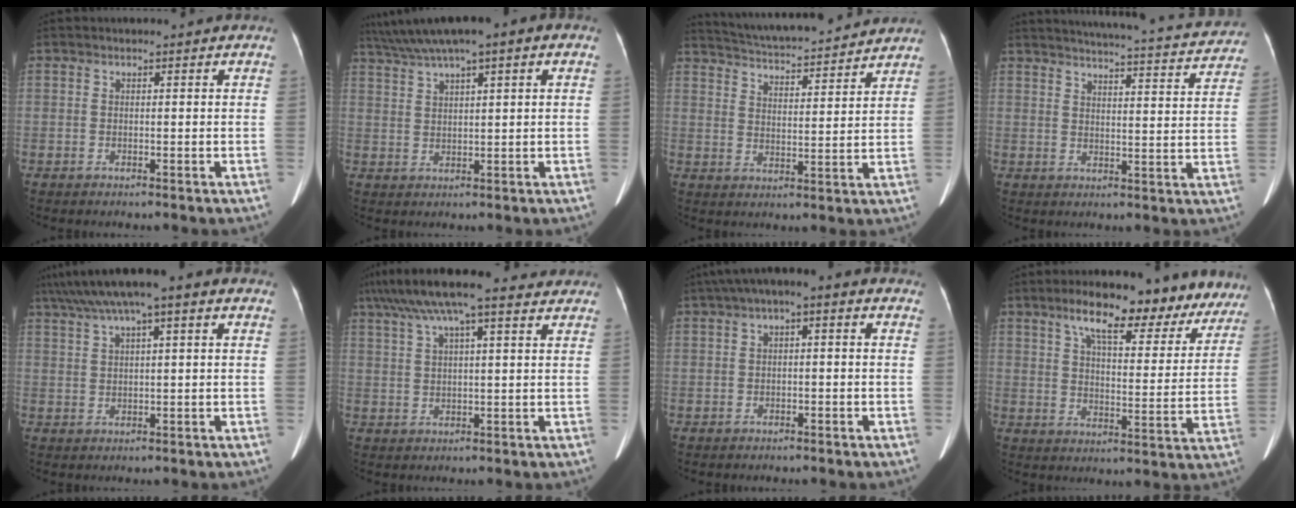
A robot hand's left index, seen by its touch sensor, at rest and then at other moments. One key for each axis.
{"total": 9.5, "fx": 6.1, "fy": 1.1, "fz": 7.2, "tx": -0.132, "ty": 0.046, "tz": 0.104}
{"total": 17.1, "fx": 15.9, "fy": 1.8, "fz": 6.0, "tx": -0.104, "ty": 0.023, "tz": 0.233}
{"total": 22.5, "fx": 21.2, "fy": 2.1, "fz": 7.3, "tx": -0.105, "ty": -0.032, "tz": 0.254}
{"total": 10.6, "fx": 6.1, "fy": 1.5, "fz": 8.5, "tx": -0.152, "ty": 0.047, "tz": 0.098}
{"total": 14.1, "fx": 10.3, "fy": 2.7, "fz": 9.3, "tx": -0.174, "ty": 0.054, "tz": 0.159}
{"total": 5.1, "fx": 1.3, "fy": 1.8, "fz": 4.6, "tx": -0.079, "ty": 0.037, "tz": 0.015}
{"total": 16.6, "fx": 12.6, "fy": 5.1, "fz": 9.5, "tx": -0.115, "ty": 0.016, "tz": 0.172}